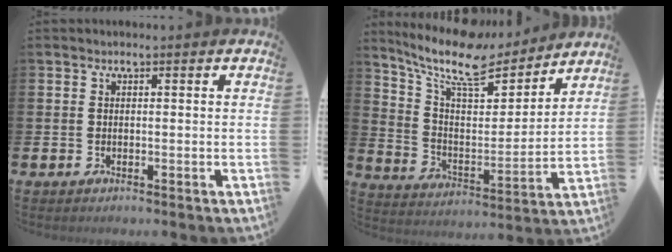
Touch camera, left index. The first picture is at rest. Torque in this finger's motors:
{"motor_torque": [1.10, -1.04, 0.92, 0.21]}